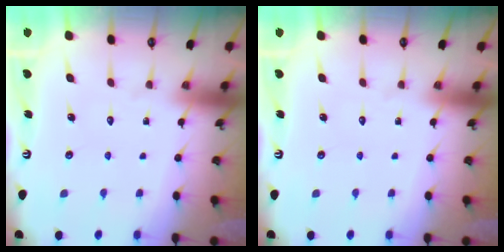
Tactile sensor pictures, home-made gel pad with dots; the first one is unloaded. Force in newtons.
{"total": 0.0}